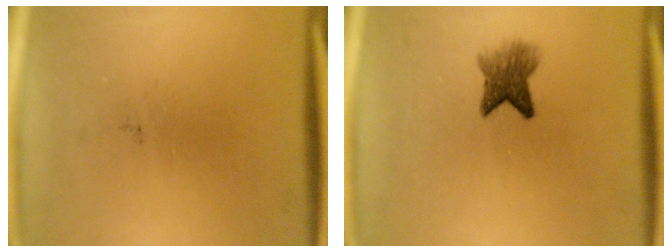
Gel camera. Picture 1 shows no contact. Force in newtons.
{"total": 4.2}